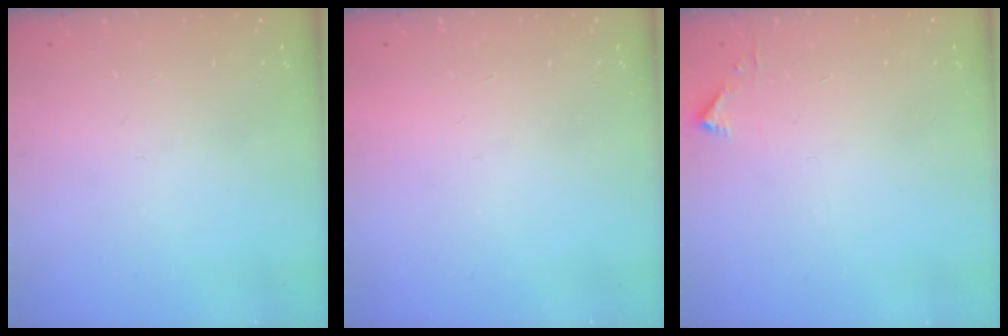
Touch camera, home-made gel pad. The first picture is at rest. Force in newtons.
{"total": 1.5, "press": 1.5, "slide": 0.1}
{"total": 2.3, "press": 2.3, "slide": 0.2}